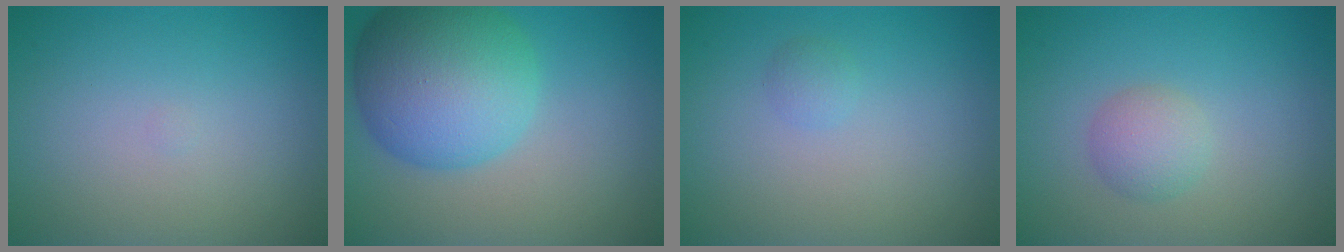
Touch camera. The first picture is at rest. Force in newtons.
{"total": 10.5, "press": 10.4, "slide": 0.3}
{"total": 0.8, "press": 0.8, "slide": 0.0}
{"total": 2.2, "press": 2.2, "slide": 0.2}